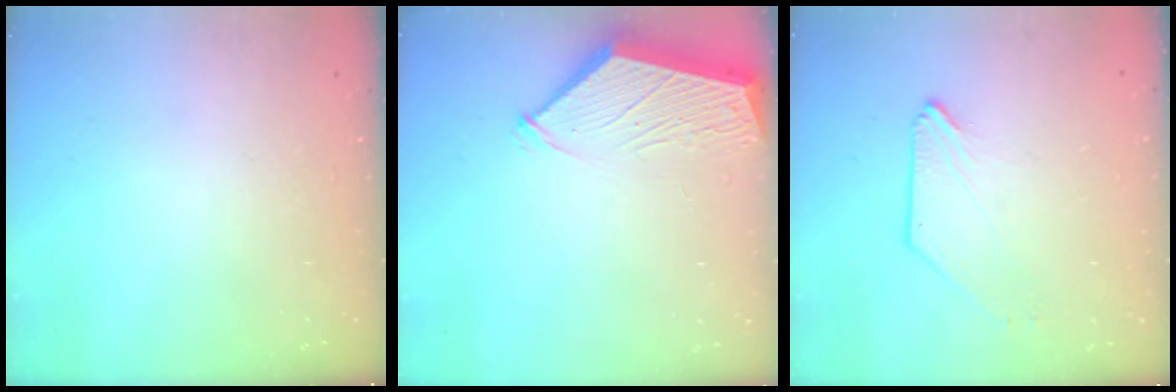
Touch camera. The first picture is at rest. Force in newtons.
{"total": 3.0, "press": 3.0, "slide": 0.3}
{"total": 0.0}